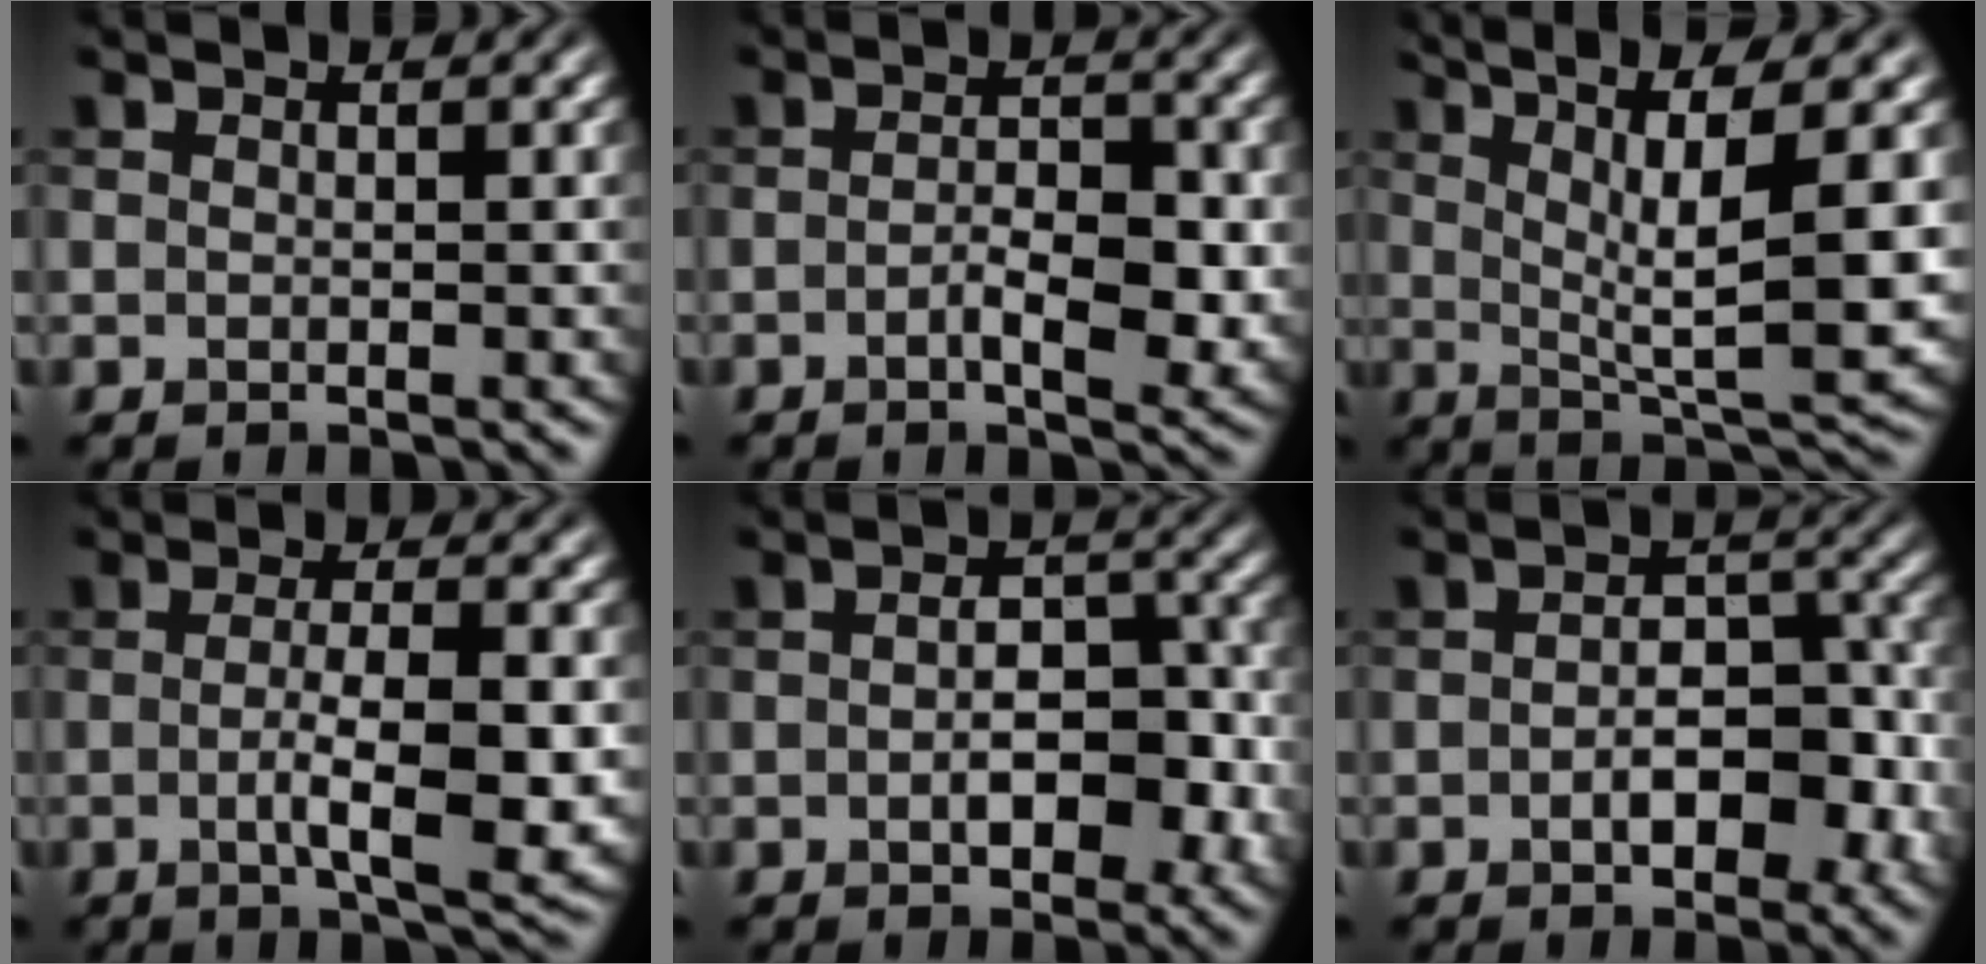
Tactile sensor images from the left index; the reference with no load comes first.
{"total": 4.0, "force": [-0.7, 1.8, 3.5], "torque": [-0.059, -0.007, -0.012]}
{"total": 10.6, "force": [2.5, 2.3, 10.1], "torque": [-0.162, 0.007, 0.051]}
{"total": 6.5, "force": [-1.0, 1.7, 6.3], "torque": [-0.100, -0.008, -0.011]}
{"total": 5.7, "force": [-1.2, 3.2, 4.6], "torque": [-0.063, -0.003, -0.016]}
{"total": 6.2, "force": [-1.5, 3.5, 4.8], "torque": [-0.063, -0.002, -0.025]}